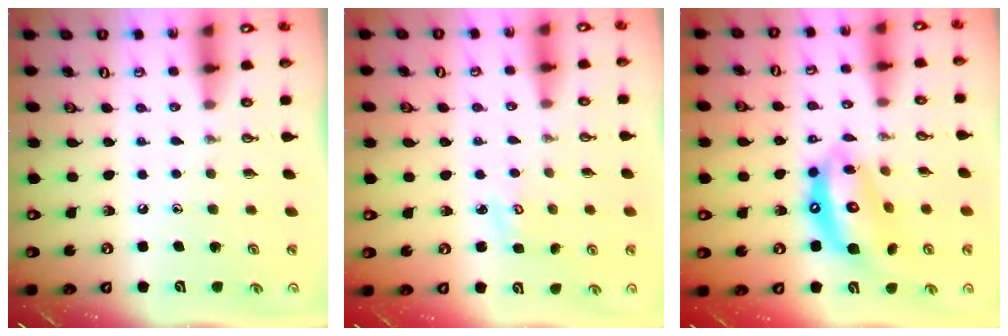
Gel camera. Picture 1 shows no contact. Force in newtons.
{"total": 2.9, "press": 2.9, "slide": 0.3}
{"total": 14.4, "press": 14.3, "slide": 1.7}